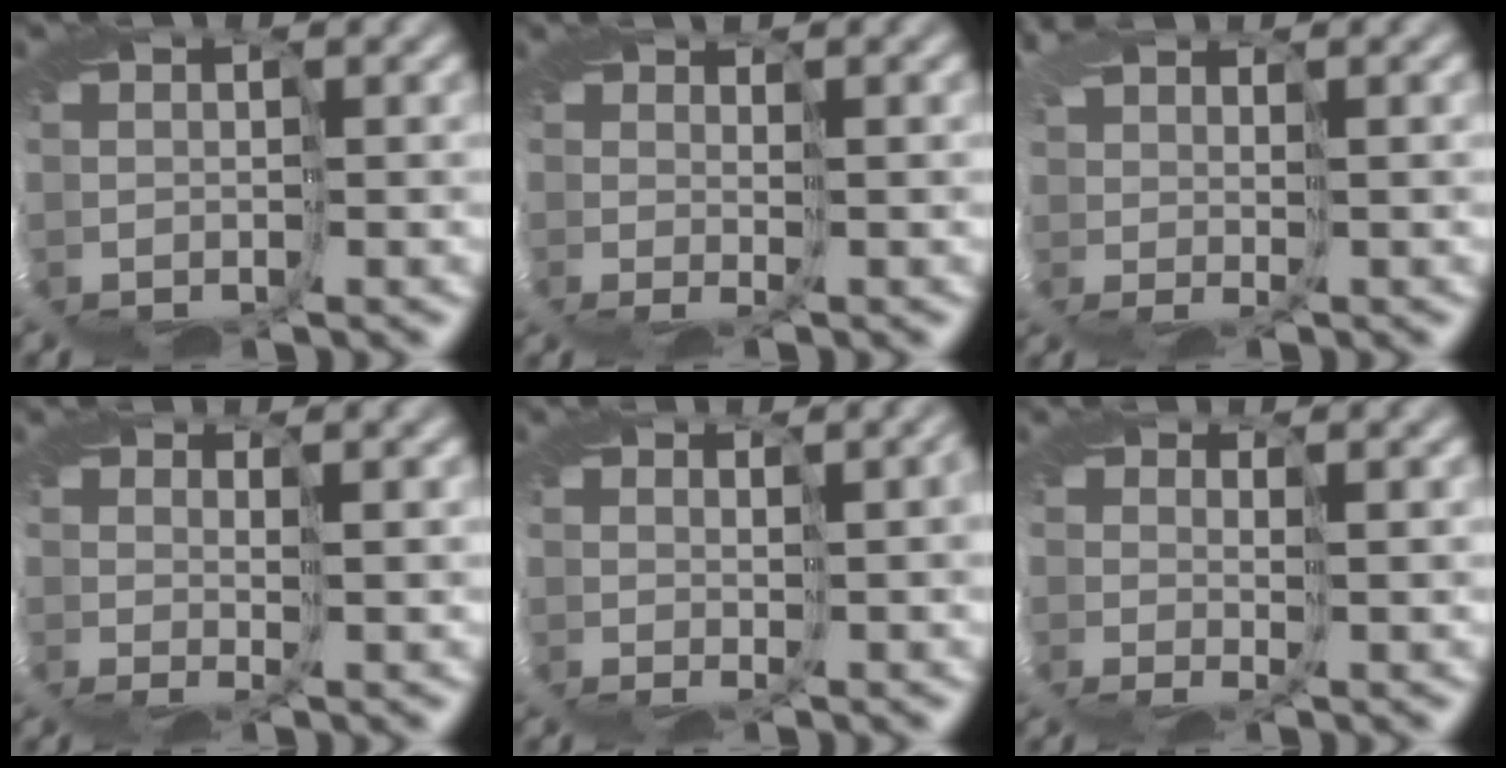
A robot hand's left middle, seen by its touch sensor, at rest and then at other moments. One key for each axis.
{"total": 1.4, "fx": 0.9, "fy": -0.5, "fz": 1.0, "tx": -0.023, "ty": 0.000, "tz": 0.010}
{"total": 2.2, "fx": 1.7, "fy": -0.8, "fz": 1.2, "tx": -0.032, "ty": 0.005, "tz": 0.024}
{"total": 1.5, "fx": 1.1, "fy": -0.9, "fz": 0.6, "tx": -0.017, "ty": 0.001, "tz": 0.015}
{"total": 3.0, "fx": 1.2, "fy": 0.6, "fz": 2.7, "tx": -0.039, "ty": 0.008, "tz": 0.018}
{"total": 1.4, "fx": 1.0, "fy": -0.6, "fz": 0.8, "tx": -0.023, "ty": 0.000, "tz": 0.011}